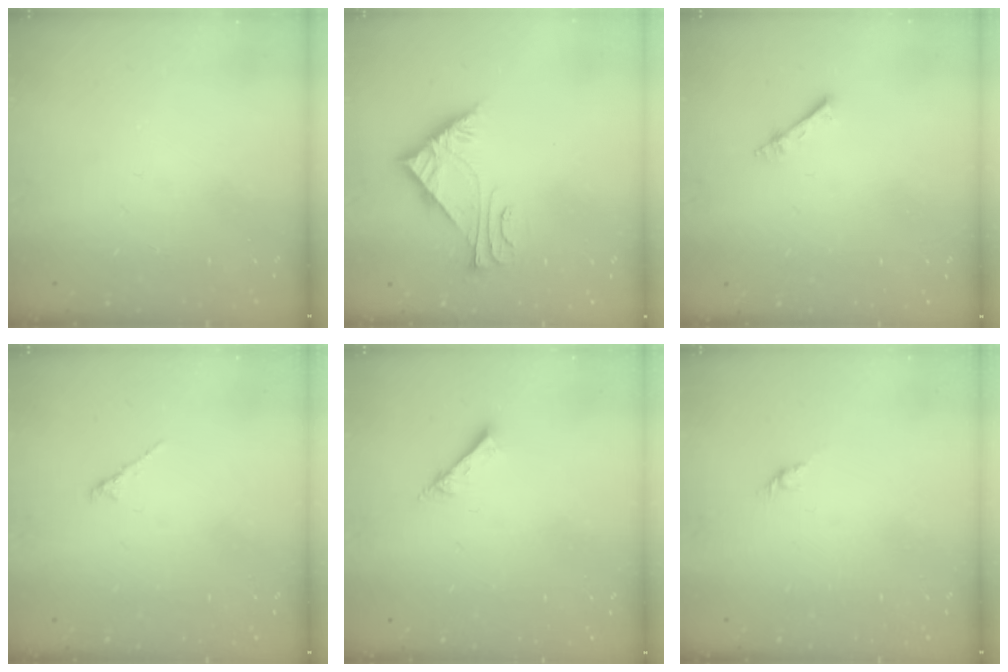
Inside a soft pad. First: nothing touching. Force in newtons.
{"total": 6.0, "press": 6.0, "slide": 0.7}
{"total": 4.0, "press": 3.9, "slide": 0.5}
{"total": 1.2, "press": 1.1, "slide": 0.4}
{"total": 2.8, "press": 2.7, "slide": 0.4}
{"total": 1.6, "press": 1.5, "slide": 0.7}